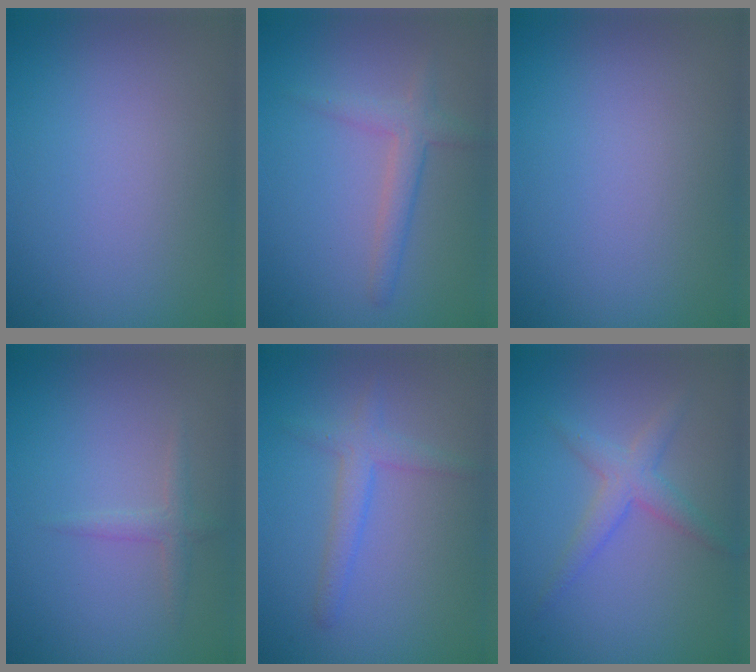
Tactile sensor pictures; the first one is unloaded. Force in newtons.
{"total": 1.7, "press": 1.7, "slide": 0.2}
{"total": 0.0}
{"total": 1.3, "press": 1.3, "slide": 0.0}
{"total": 2.3, "press": 2.3, "slide": 0.1}
{"total": 2.6, "press": 2.6, "slide": 0.1}